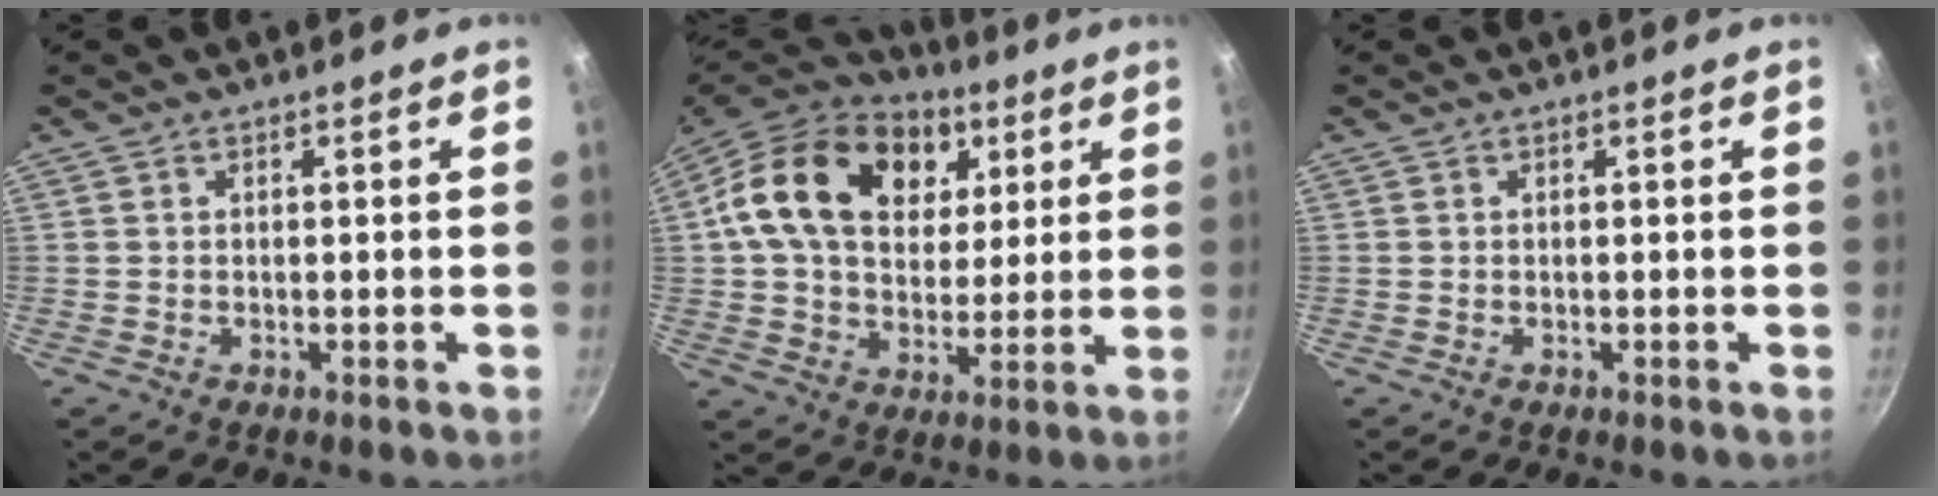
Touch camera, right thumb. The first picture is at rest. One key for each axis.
{"total": 22.6, "fx": 7.3, "fy": 16.1, "fz": 14.1, "tx": -0.222, "ty": -0.001, "tz": 0.116}
{"total": 0.0}